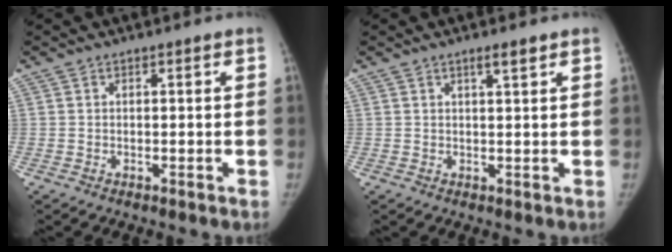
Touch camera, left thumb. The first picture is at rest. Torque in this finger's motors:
{"motor_torque": [-0.16, -0.02, 0.41, -0.03, -0.06]}